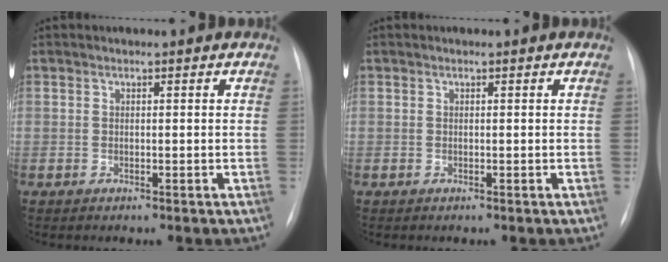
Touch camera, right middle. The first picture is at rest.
{"total": 0.0}